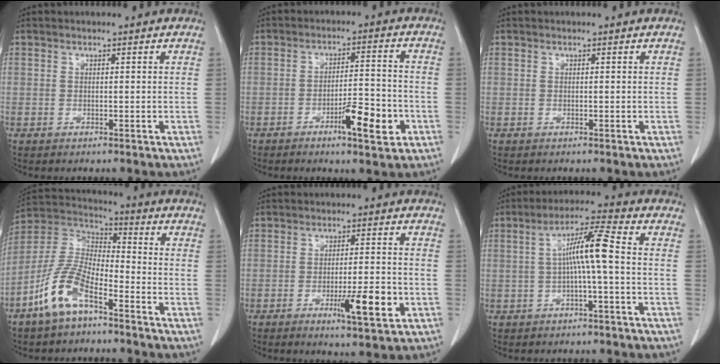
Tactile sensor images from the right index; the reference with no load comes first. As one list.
[{"total": 7.7, "force": [-3.6, 1.3, 6.7], "torque": [-0.102, 0.000, -0.051]}, {"total": 0.0}, {"total": 10.9, "force": [-6.5, 3.8, 7.9], "torque": [-0.182, 0.002, -0.131]}, {"total": 7.6, "force": [-3.0, 0.9, 6.9], "torque": [-0.107, -0.009, -0.041]}, {"total": 7.1, "force": [-0.2, -0.1, 7.1], "torque": [-0.129, 0.022, -0.005]}]